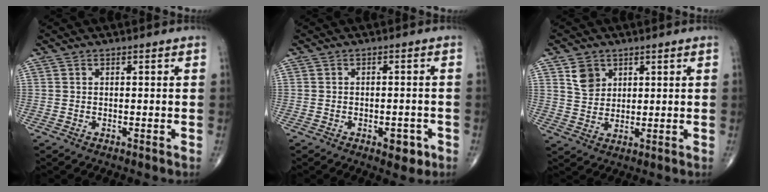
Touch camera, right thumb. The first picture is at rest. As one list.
[{"total": 3.8, "force": [-1.8, 2.0, 2.7], "torque": [-0.021, 0.007, -0.019]}, {"total": 5.2, "force": [2.5, 4.0, 2.1], "torque": [-0.019, -0.018, 0.051]}]